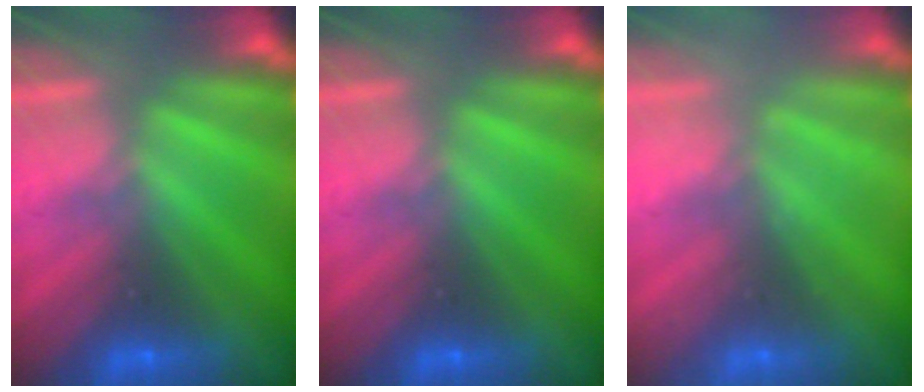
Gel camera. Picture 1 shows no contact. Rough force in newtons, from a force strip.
{"total": 0.0}
{"total": 2.1}